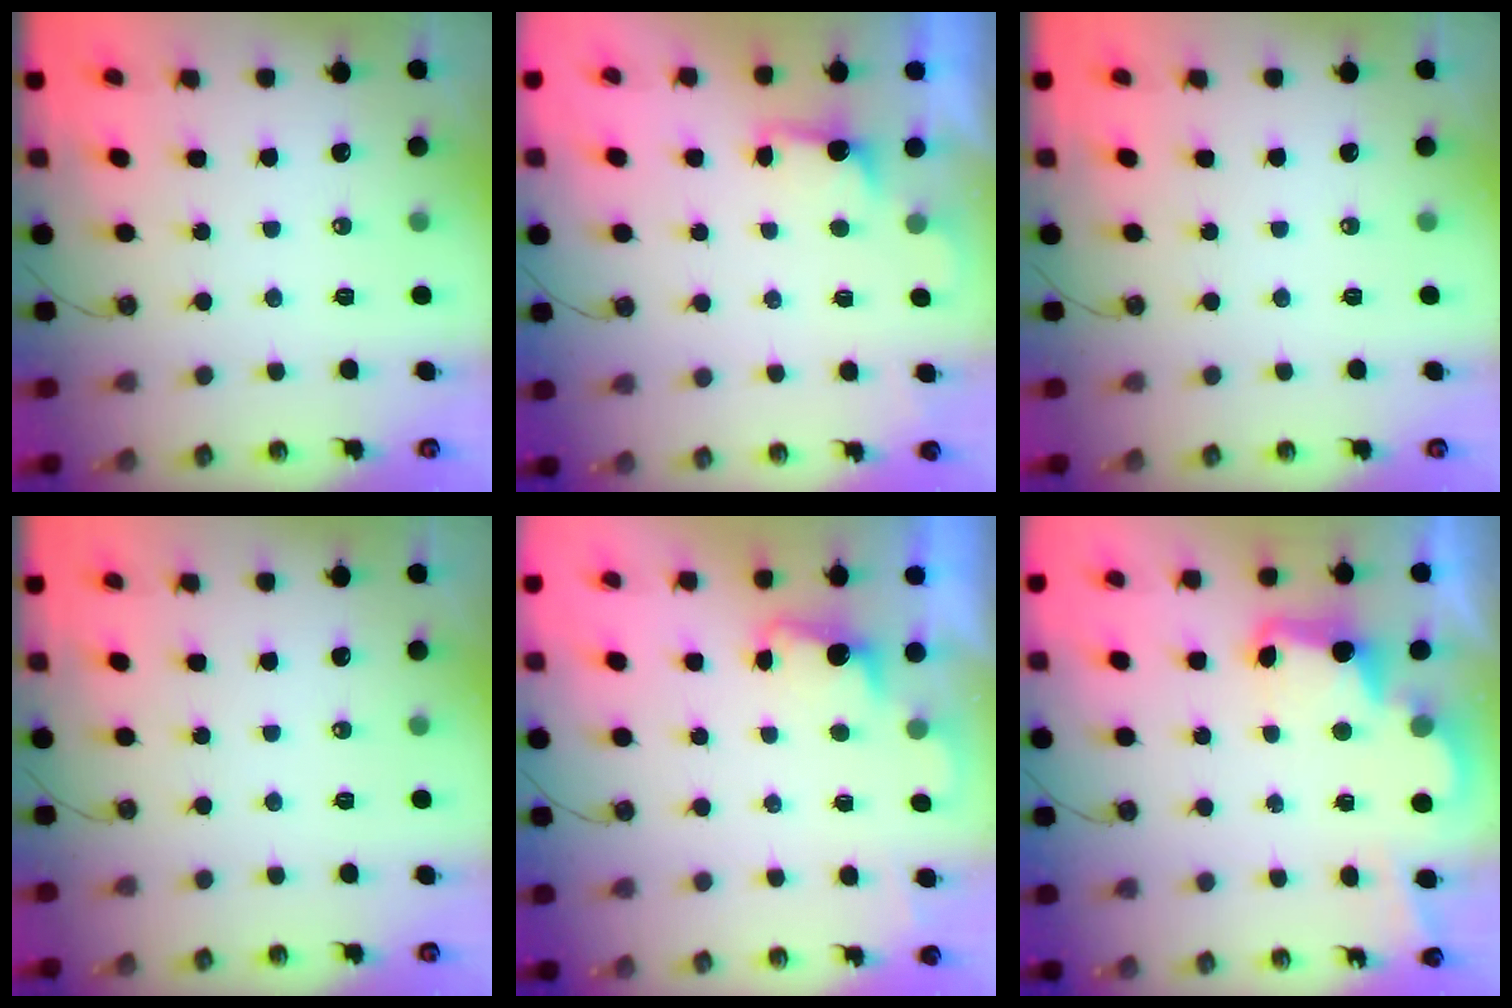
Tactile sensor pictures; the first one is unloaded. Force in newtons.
{"total": 1.1, "press": 0.7, "slide": 0.8}
{"total": 0.0}
{"total": 0.0}
{"total": 1.8, "press": 1.5, "slide": 0.9}
{"total": 3.7, "press": 3.7, "slide": 0.7}